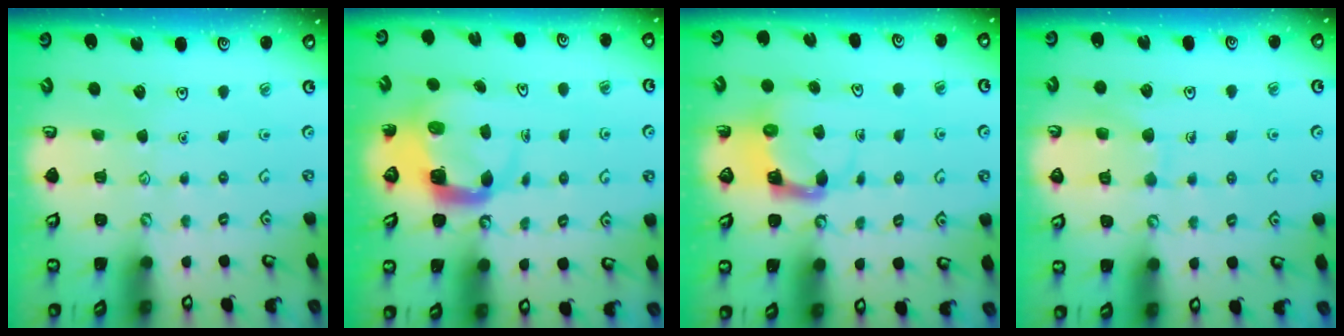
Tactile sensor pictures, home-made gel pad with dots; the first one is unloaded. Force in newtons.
{"total": 4.6, "press": 4.6, "slide": 0.5}
{"total": 4.0, "press": 3.9, "slide": 0.7}
{"total": 7.8, "press": 7.7, "slide": 0.6}